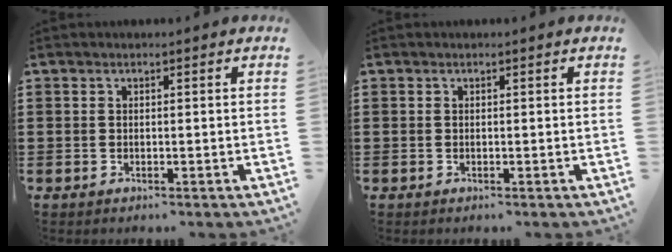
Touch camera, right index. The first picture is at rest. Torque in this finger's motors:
{"motor_torque": [0.04, 0.07, 0.00, 0.00]}